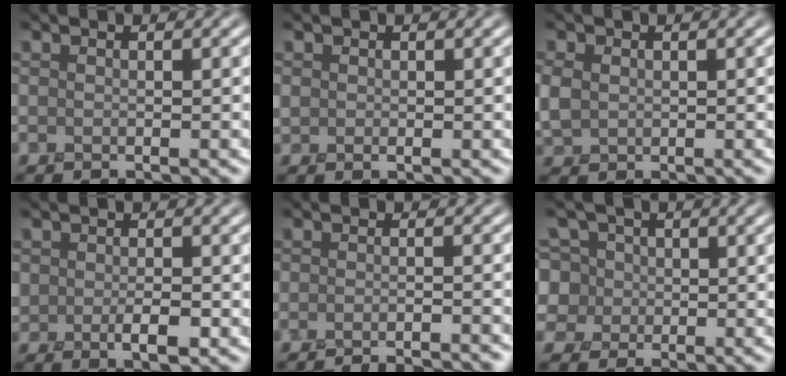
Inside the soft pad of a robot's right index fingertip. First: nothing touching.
{"total": 0.9, "force": [0.7, 0.3, -0.4], "torque": [0.010, 0.007, 0.012]}
{"total": 1.9, "force": [0.9, 1.6, 0.2], "torque": [-0.012, 0.012, 0.013]}
{"total": 2.1, "force": [-0.1, 1.5, 1.5], "torque": [-0.024, -0.002, 0.000]}
{"total": 4.1, "force": [-3.9, 0.7, 1.3], "torque": [0.009, 0.004, -0.051]}
{"total": 8.6, "force": [4.0, 7.1, 2.9], "torque": [-0.055, 0.051, 0.030]}